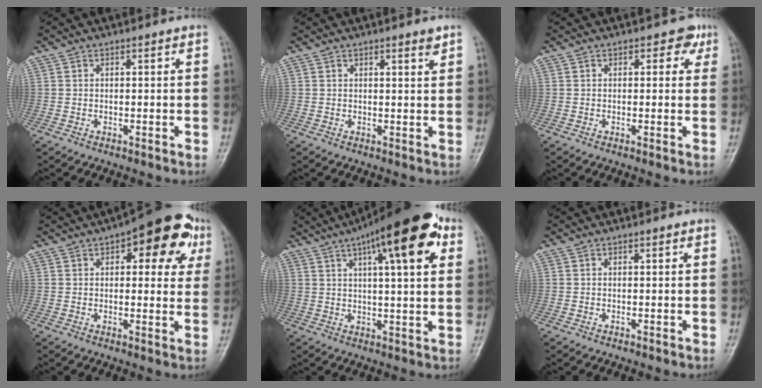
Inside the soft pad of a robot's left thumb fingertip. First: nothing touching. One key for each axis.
{"total": 1.8, "fx": 1.3, "fy": 0.2, "fz": 1.2, "tx": -0.016, "ty": -0.009, "tz": 0.020}
{"total": 2.8, "fx": 1.2, "fy": 1.9, "fz": 1.6, "tx": 0.008, "ty": 0.000, "tz": 0.008}
{"total": 15.3, "fx": 6.6, "fy": 7.1, "fz": 11.8, "tx": -0.100, "ty": 0.001, "tz": 0.074}
{"total": 18.2, "fx": 8.4, "fy": 5.2, "fz": 15.3, "tx": -0.207, "ty": 0.001, "tz": 0.119}
{"total": 0.0}